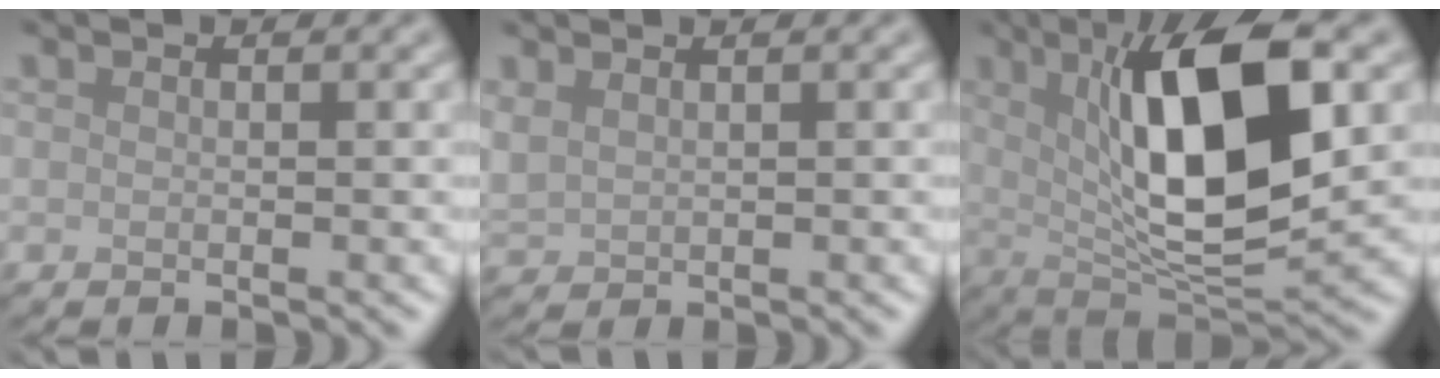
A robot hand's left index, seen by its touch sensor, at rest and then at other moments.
{"total": 1.2, "force": [1.0, 0.4, 0.4], "torque": [-0.024, 0.003, 0.029]}
{"total": 11.6, "force": [2.0, 3.7, 10.8], "torque": [-0.174, 0.003, 0.035]}